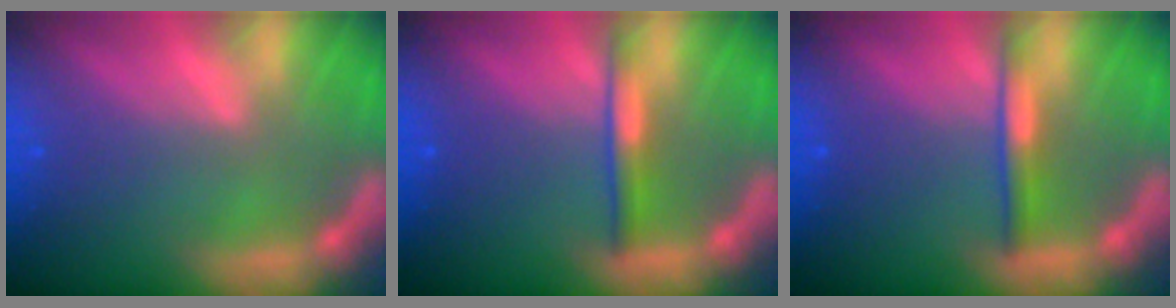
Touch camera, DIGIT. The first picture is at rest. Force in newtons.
{"total": 2.5}
{"total": 2.5}